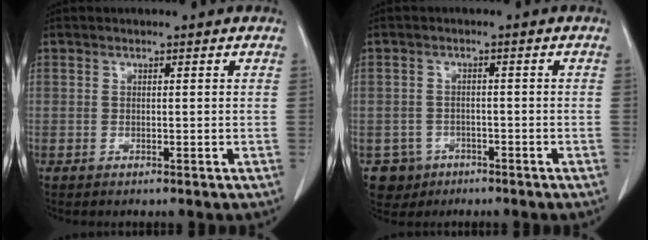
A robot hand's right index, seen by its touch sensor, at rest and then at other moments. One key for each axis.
{"total": 4.3, "fx": -2.0, "fy": 3.8, "fz": -0.2, "tx": 0.002, "ty": 0.011, "tz": -0.027}